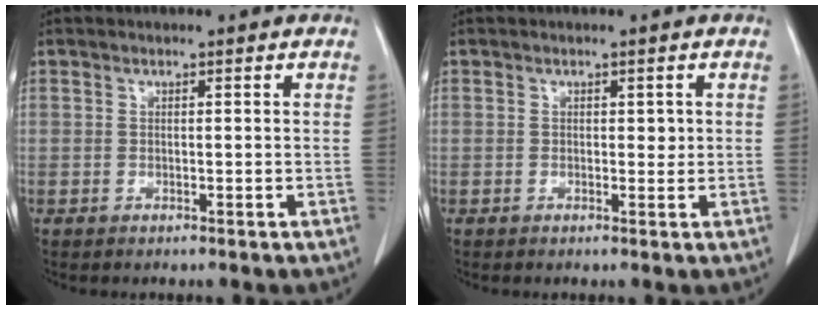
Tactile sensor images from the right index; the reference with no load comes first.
{"total": 1.1, "force": [0.3, 0.7, 0.8], "torque": [-0.006, 0.000, 0.004]}